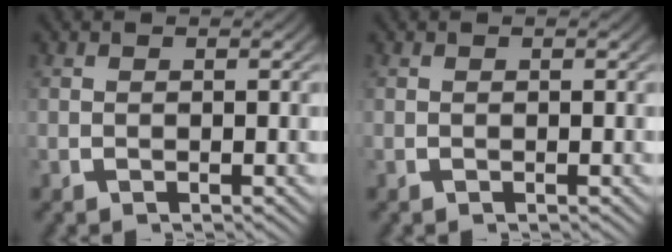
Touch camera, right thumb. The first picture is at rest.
{"total": 0.0}